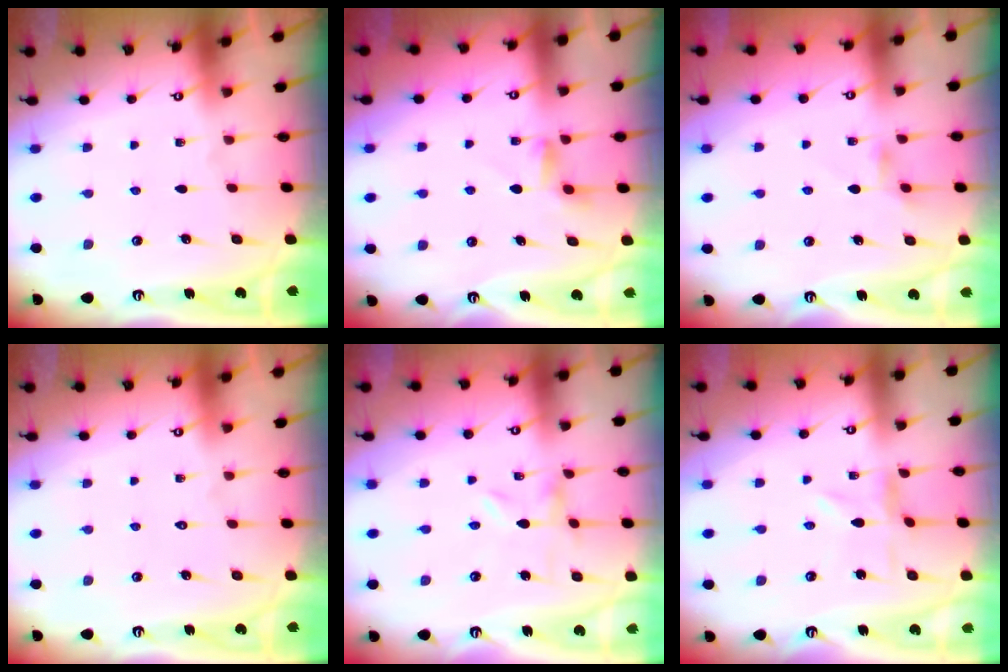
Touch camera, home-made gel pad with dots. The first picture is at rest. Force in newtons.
{"total": 3.7, "press": 3.6, "slide": 0.5}
{"total": 2.2, "press": 2.1, "slide": 0.4}
{"total": 1.6, "press": 1.6, "slide": 0.1}
{"total": 0.0}
{"total": 1.3, "press": 1.2, "slide": 0.3}